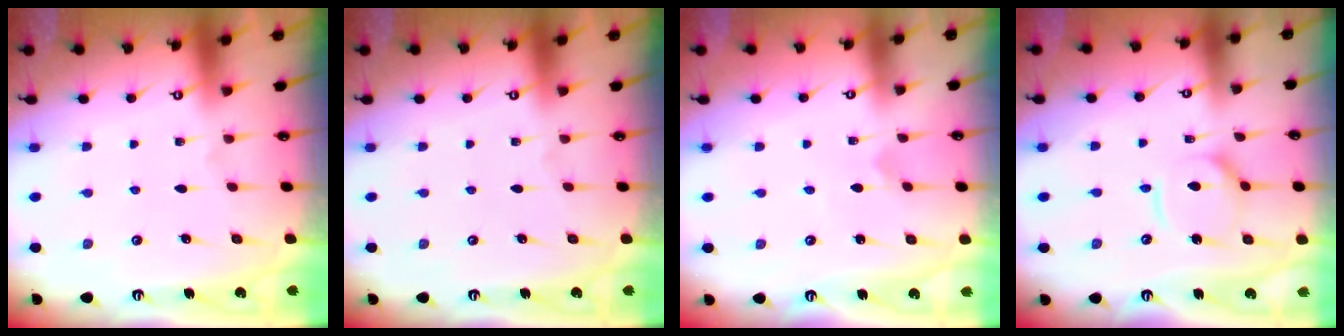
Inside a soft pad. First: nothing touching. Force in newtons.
{"total": 0.0}
{"total": 0.0}
{"total": 11.2, "press": 11.2, "slide": 1.1}